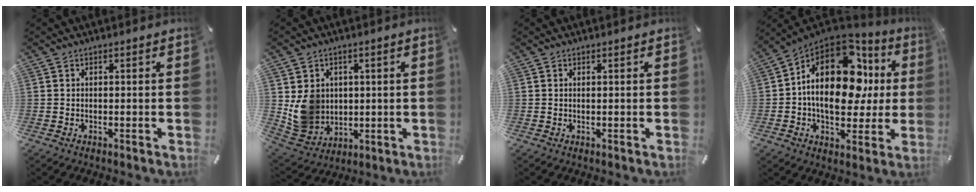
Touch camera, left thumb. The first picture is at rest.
{"total": 9.2, "force": [1.9, 8.7, 2.2], "torque": [-0.048, -0.012, 0.047]}
{"total": 0.5, "force": [0.2, 0.1, 0.5], "torque": [-0.009, 0.000, 0.003]}
{"total": 22.6, "force": [3.6, 14.4, 17.1], "torque": [-0.271, -0.014, 0.062]}